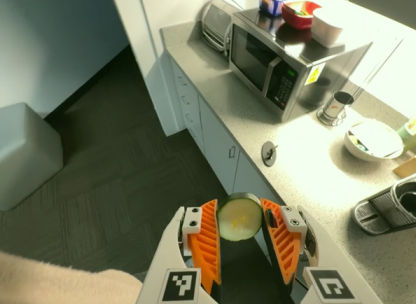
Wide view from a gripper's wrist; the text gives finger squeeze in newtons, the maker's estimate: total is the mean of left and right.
{"total": 10.5, "left": 11.2, "right": 9.8}